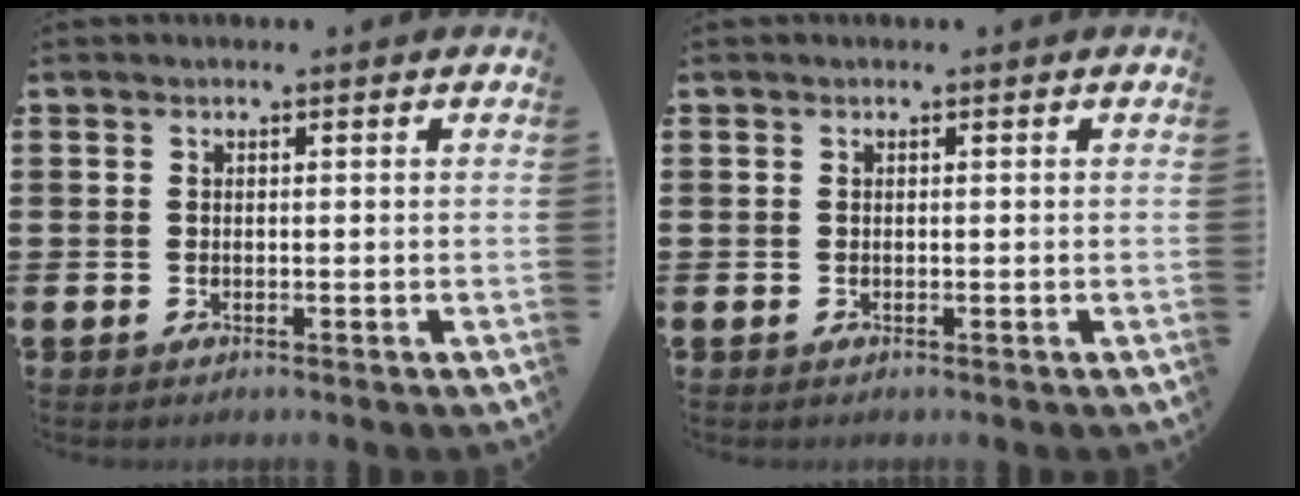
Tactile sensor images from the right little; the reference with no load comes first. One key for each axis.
{"total": 0.0}